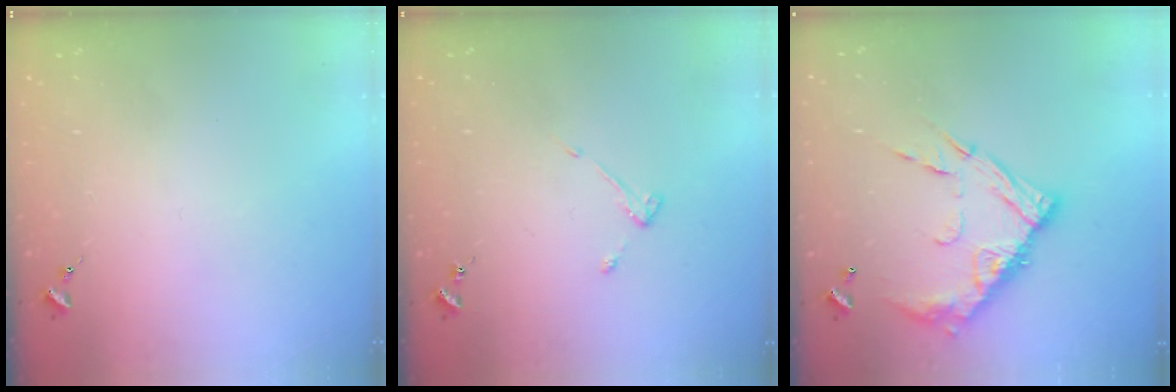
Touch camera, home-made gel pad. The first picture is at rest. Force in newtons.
{"total": 3.0, "press": 3.0, "slide": 0.4}
{"total": 16.0, "press": 15.9, "slide": 1.4}